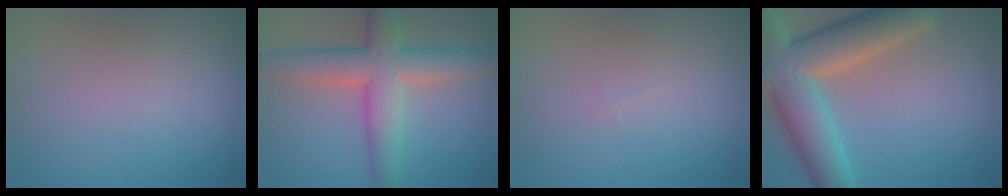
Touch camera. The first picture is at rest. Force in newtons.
{"total": 7.3, "press": 7.3, "slide": 0.3}
{"total": 0.0}
{"total": 10.6, "press": 10.6, "slide": 0.9}